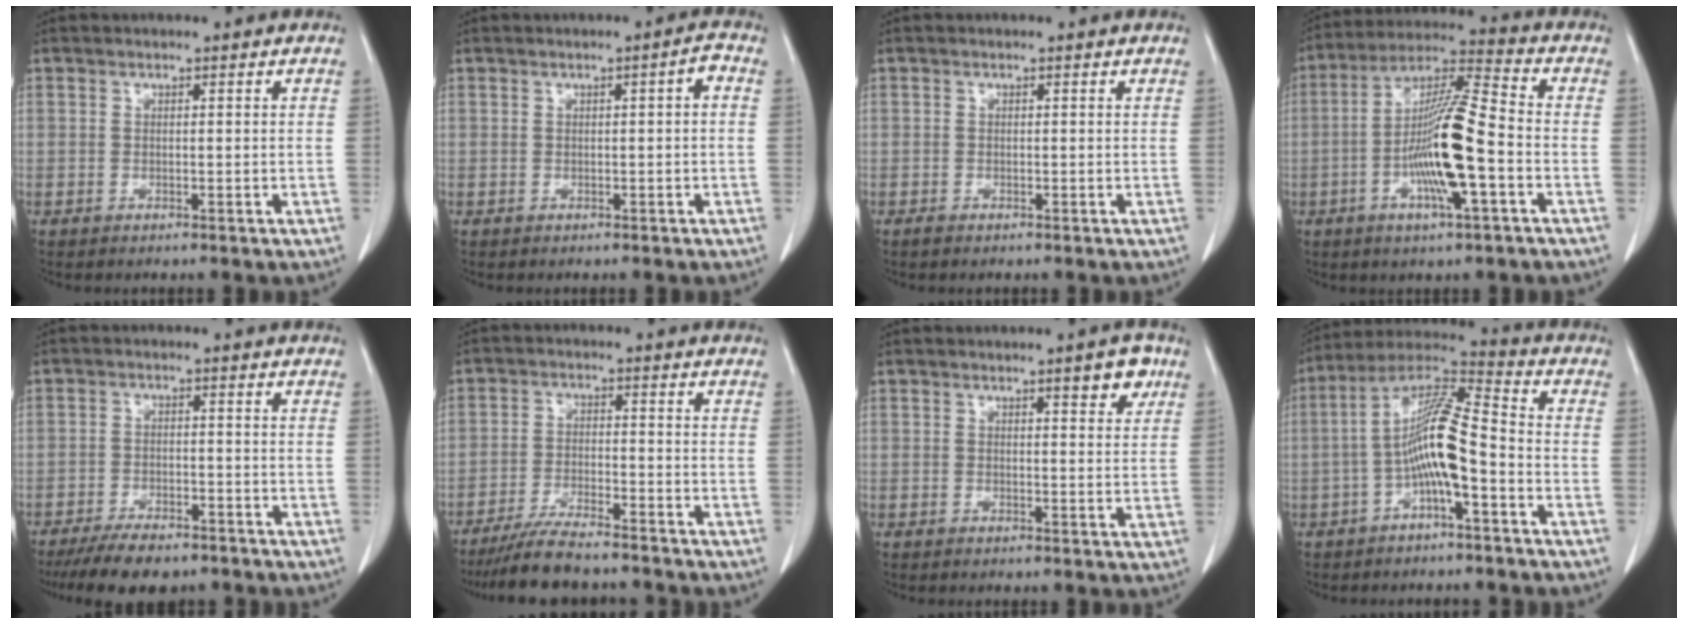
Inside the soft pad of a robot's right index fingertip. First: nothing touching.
{"total": 1.7, "force": [0.1, 0.2, 1.7], "torque": [-0.023, 0.006, 0.000]}
{"total": 0.5, "force": [-0.4, 0.3, 0.1], "torque": [-0.004, 0.001, -0.009]}
{"total": 13.6, "force": [-3.6, 0.9, 13.1], "torque": [-0.248, 0.003, -0.069]}
{"total": 8.7, "force": [-7.0, 2.9, 4.3], "torque": [-0.067, -0.010, -0.109]}
{"total": 9.2, "force": [-8.2, 1.0, 4.0], "torque": [-0.067, -0.023, -0.138]}
{"total": 4.3, "force": [2.5, 1.0, 3.3], "torque": [-0.040, -0.003, 0.032]}
{"total": 11.0, "force": [-2.8, 1.5, 10.5], "torque": [-0.205, 0.025, -0.055]}